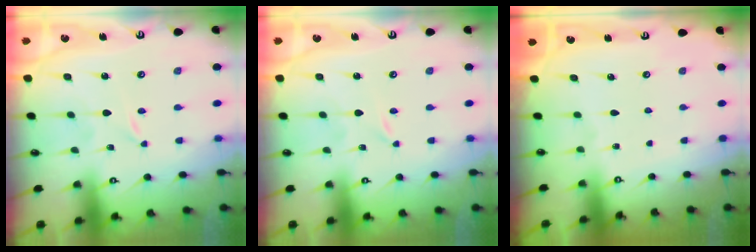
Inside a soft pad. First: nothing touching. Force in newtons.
{"total": 0.0}
{"total": 0.0}